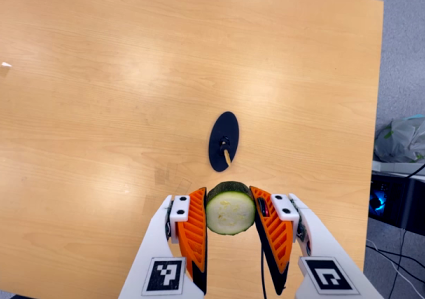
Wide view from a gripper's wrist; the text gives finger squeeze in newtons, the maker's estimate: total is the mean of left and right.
{"total": 11.9, "left": 11.3, "right": 12.5}